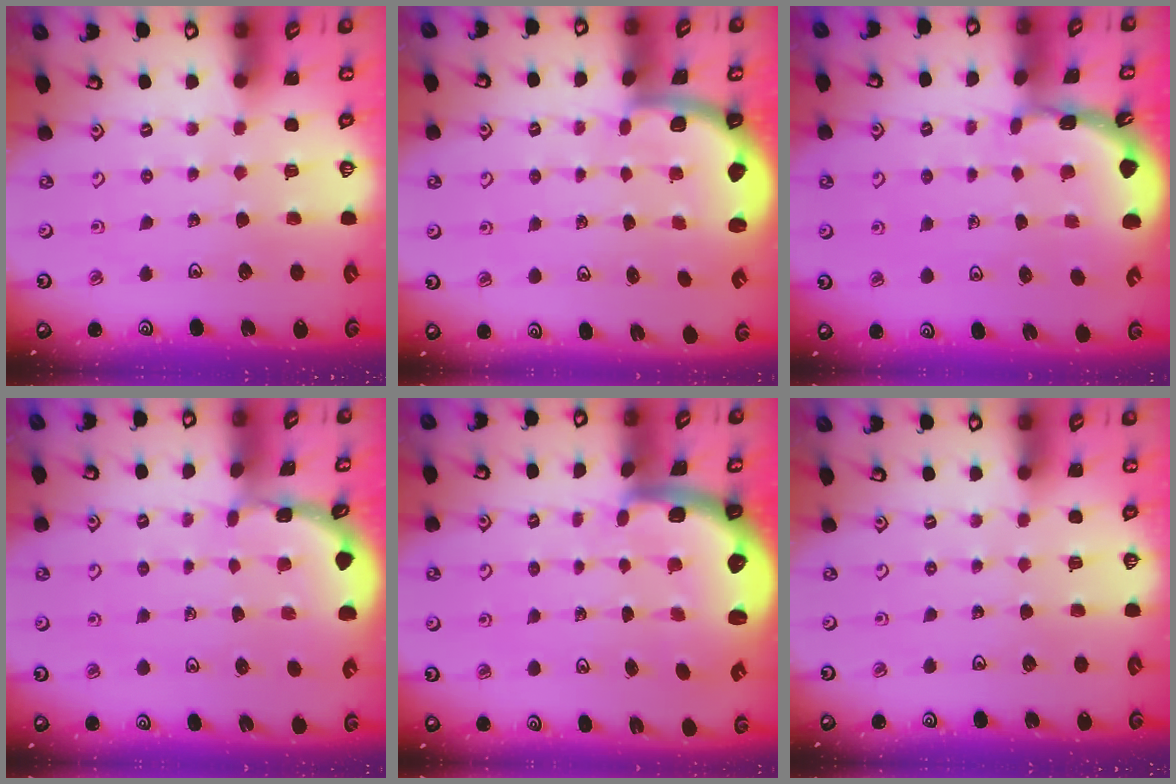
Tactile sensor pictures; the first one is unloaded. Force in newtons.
{"total": 1.9, "press": 1.8, "slide": 0.5}
{"total": 1.8, "press": 1.8, "slide": 0.2}
{"total": 1.3, "press": 1.3, "slide": 0.1}
{"total": 2.8, "press": 2.5, "slide": 1.4}
{"total": 0.0}